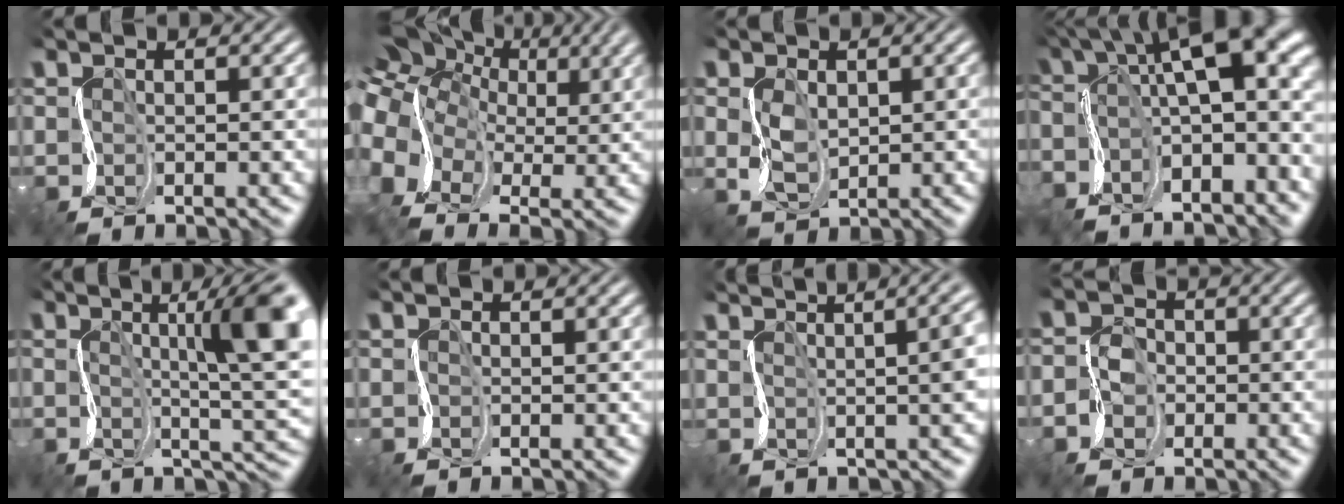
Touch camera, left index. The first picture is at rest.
{"total": 12.8, "force": [3.3, 10.3, 6.8], "torque": [-0.165, 0.021, 0.057]}
{"total": 1.4, "force": [1.0, 1.0, 0.3], "torque": [-0.029, 0.010, 0.021]}
{"total": 13.1, "force": [-2.1, 5.2, 11.9], "torque": [-0.198, 0.022, -0.028]}
{"total": 9.4, "force": [2.1, 2.0, 8.9], "torque": [-0.127, 0.007, 0.035]}
{"total": 0.0}
{"total": 9.4, "force": [2.5, 4.6, 7.8], "torque": [-0.033, 0.058, 0.005]}
{"total": 1.8, "force": [-1.0, 1.4, 0.3], "torque": [-0.018, 0.009, -0.029]}